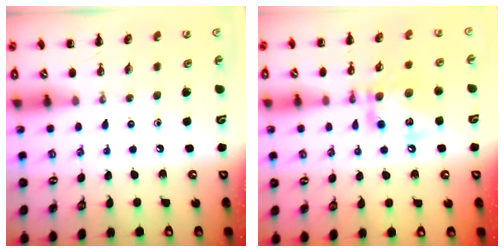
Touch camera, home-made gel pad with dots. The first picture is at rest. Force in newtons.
{"total": 14.6, "press": 14.4, "slide": 2.4}